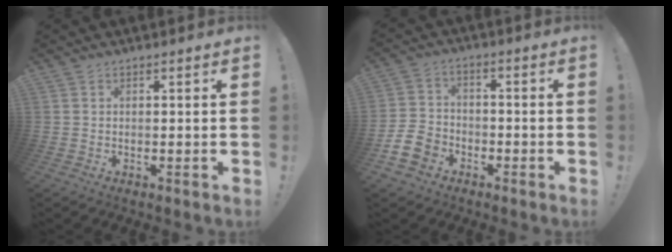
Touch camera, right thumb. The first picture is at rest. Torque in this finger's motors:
{"motor_torque": [0.87, 0.40, 0.07, -0.38, 0.03]}